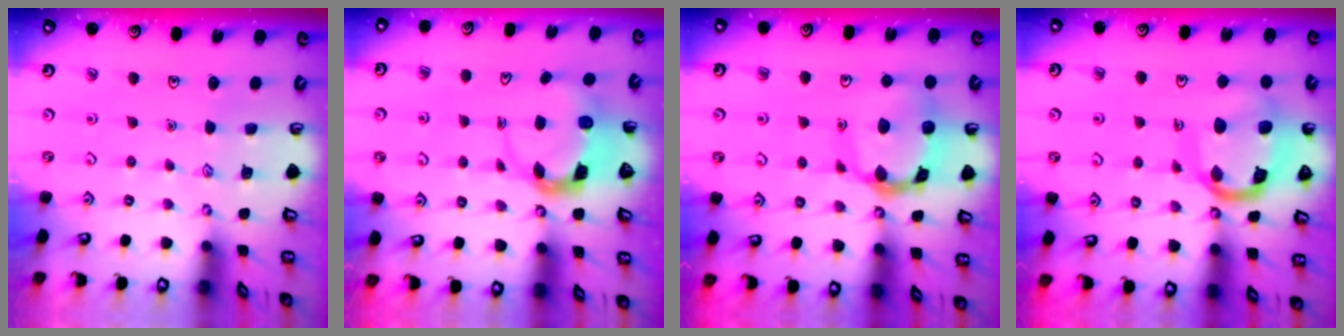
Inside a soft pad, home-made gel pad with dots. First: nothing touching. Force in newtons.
{"total": 3.7, "press": 3.7, "slide": 0.5}
{"total": 13.4, "press": 13.3, "slide": 1.6}
{"total": 16.5, "press": 16.4, "slide": 1.8}